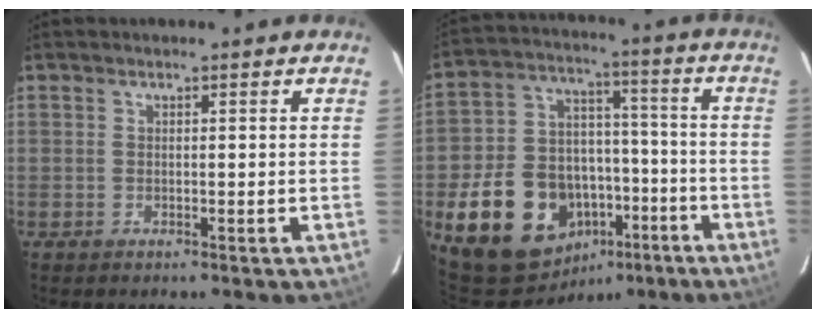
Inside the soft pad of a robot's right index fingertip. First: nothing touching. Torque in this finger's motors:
{"motor_torque": [1.64, -0.50, 0.77, 0.13]}